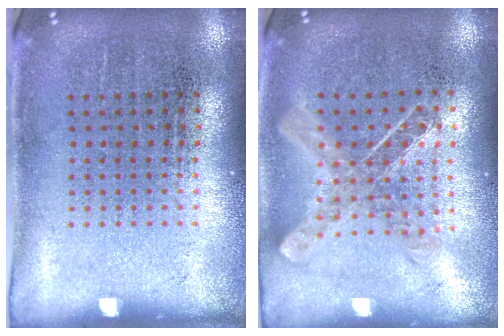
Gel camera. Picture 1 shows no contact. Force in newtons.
{"total": 0.9, "press": 0.9, "slide": 0.0}